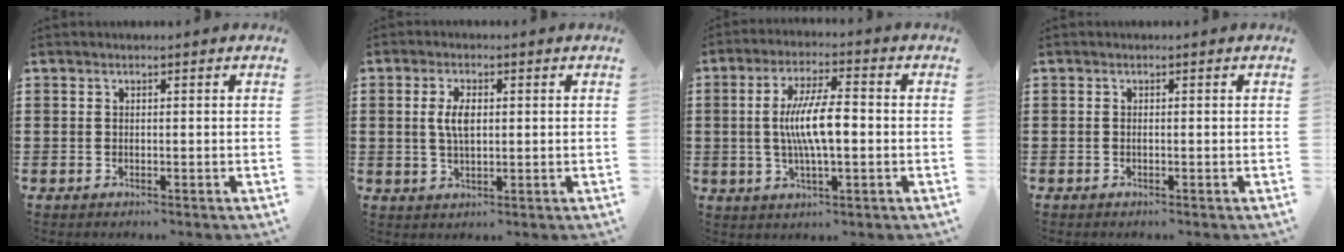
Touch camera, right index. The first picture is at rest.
{"total": 4.3, "force": [0.6, 1.8, 3.8], "torque": [-0.078, 0.009, 0.008]}
{"total": 8.5, "force": [-0.3, 2.2, 8.3], "torque": [-0.167, 0.000, -0.013]}
{"total": 0.0}